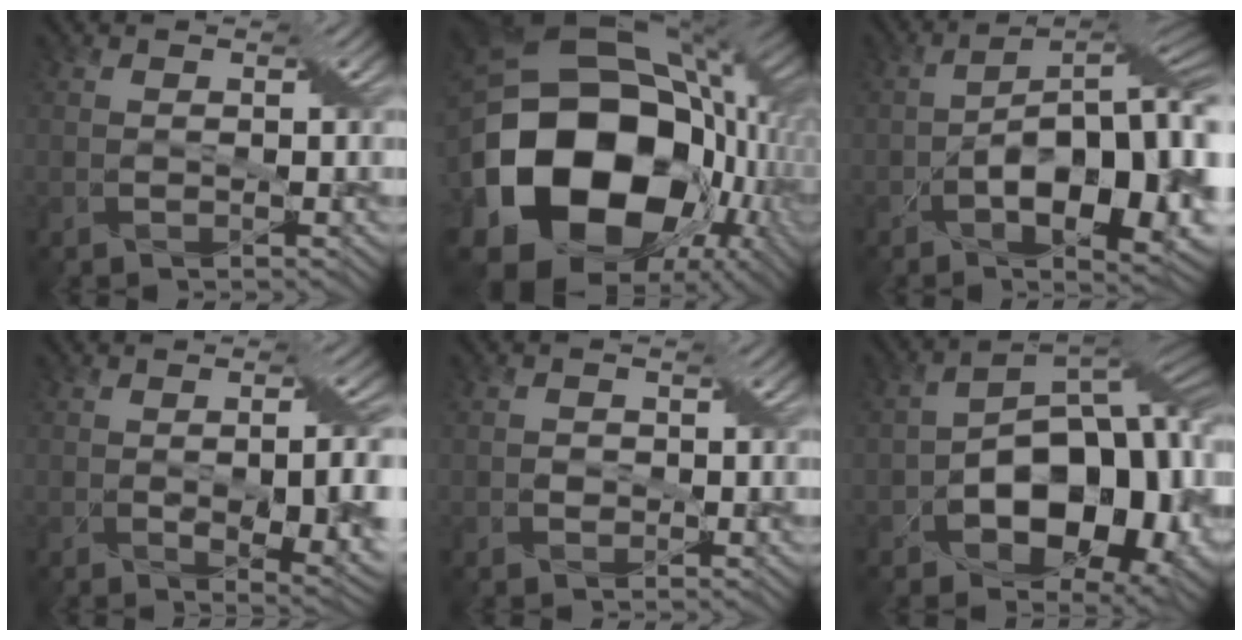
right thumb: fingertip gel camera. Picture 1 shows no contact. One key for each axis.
{"total": 23.0, "fx": -2.6, "fy": 16.7, "fz": 15.6, "tx": -0.366, "ty": -0.042, "tz": -0.016}
{"total": 17.6, "fx": -3.5, "fy": 8.2, "fz": 15.1, "tx": -0.207, "ty": -0.008, "tz": -0.046}
{"total": 8.7, "fx": -1.5, "fy": 3.3, "fz": 8.0, "tx": -0.123, "ty": -0.018, "tz": -0.008}
{"total": 1.1, "fx": -0.2, "fy": 0.9, "fz": 0.4, "tx": -0.008, "ty": -0.002, "tz": -0.007}
{"total": 16.1, "fx": -2.9, "fy": 9.9, "fz": 12.3, "tx": -0.166, "ty": -0.005, "tz": -0.048}